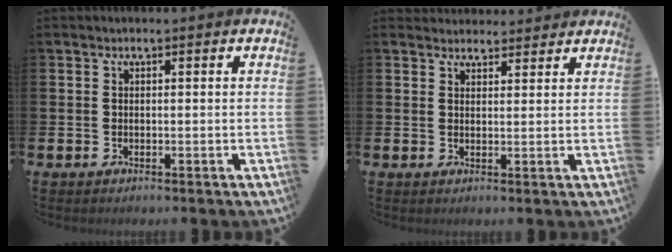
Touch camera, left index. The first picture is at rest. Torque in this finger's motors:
{"motor_torque": [1.00, -1.14, 0.08, -0.03]}